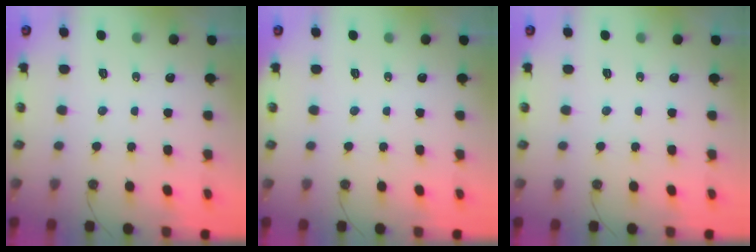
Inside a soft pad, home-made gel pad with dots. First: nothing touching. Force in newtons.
{"total": 0.0}
{"total": 0.0}